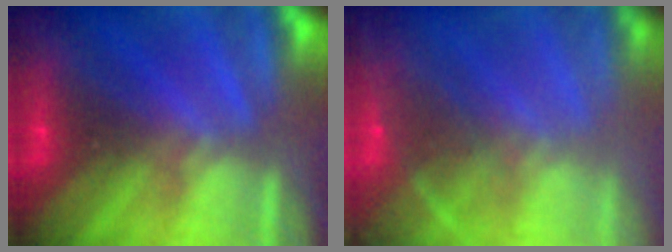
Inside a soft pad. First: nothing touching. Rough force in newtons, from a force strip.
{"total": 5.7}